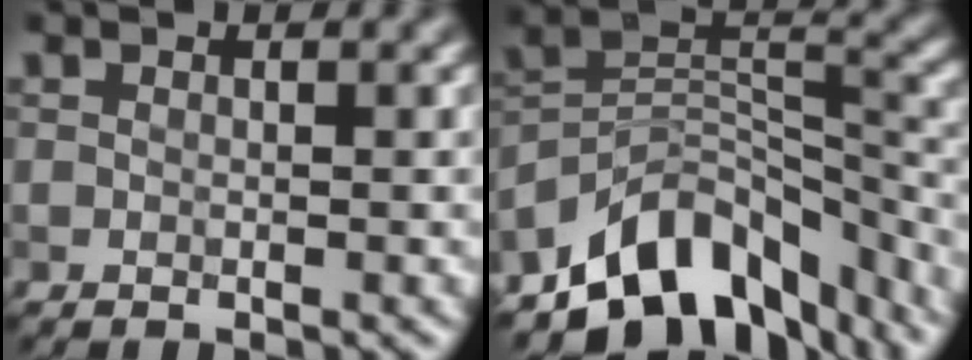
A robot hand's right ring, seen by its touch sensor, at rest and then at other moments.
{"total": 11.0, "force": [-7.9, 5.7, 5.2], "torque": [-0.075, 0.004, -0.144]}